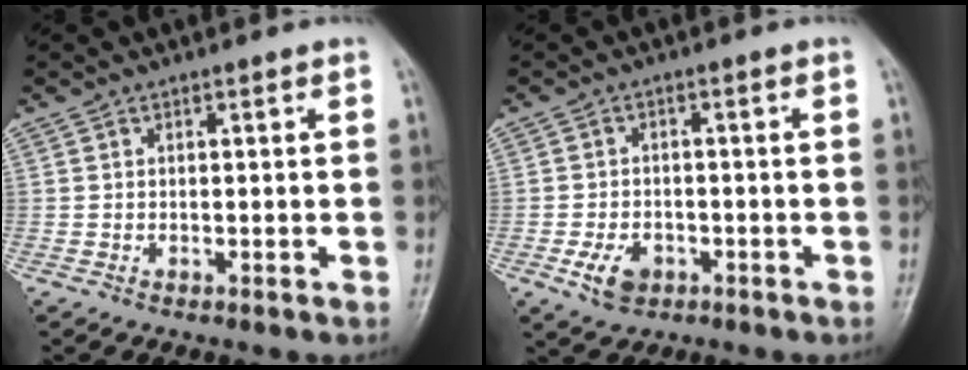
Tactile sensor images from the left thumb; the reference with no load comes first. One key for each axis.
{"total": 5.1, "fx": -2.1, "fy": 3.5, "fz": 3.0, "tx": -0.051, "ty": 0.006, "tz": -0.033}